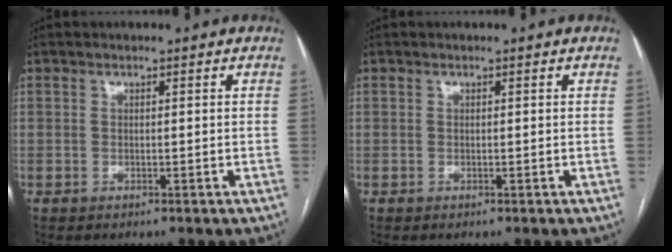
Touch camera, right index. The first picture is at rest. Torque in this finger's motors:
{"motor_torque": [-0.09, 0.09, 0.00, 0.00]}